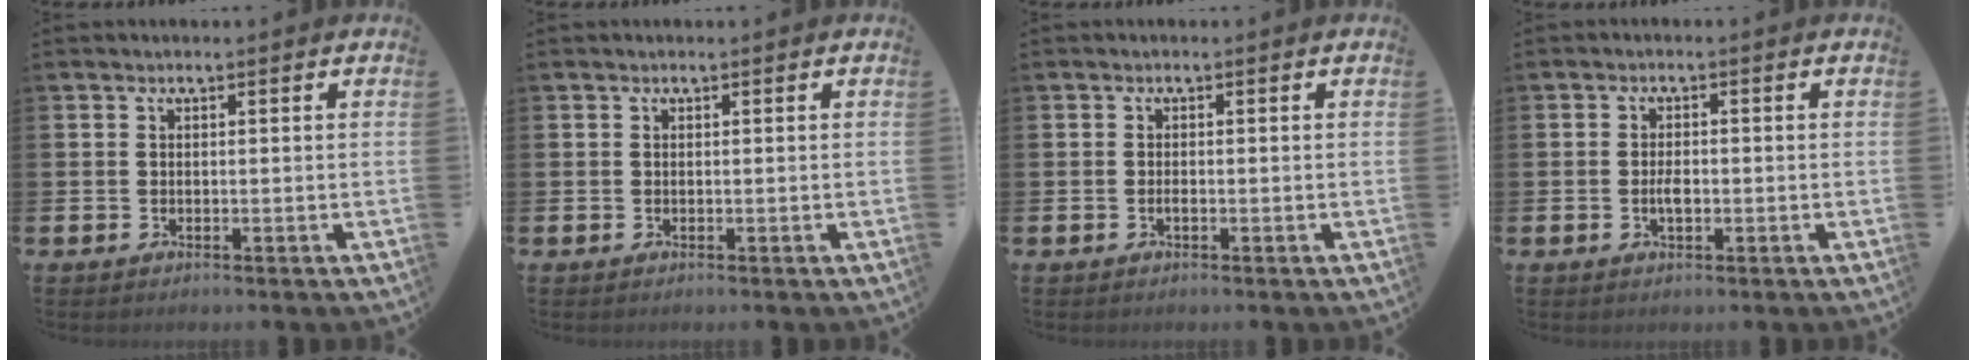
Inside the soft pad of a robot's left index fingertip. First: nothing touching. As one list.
[{"total": 0.0}, {"total": 0.6, "force": [-0.3, 0.2, 0.5], "torque": [-0.017, 0.000, -0.003]}, {"total": 2.1, "force": [-0.4, 1.0, 1.8], "torque": [-0.032, 0.001, -0.007]}]